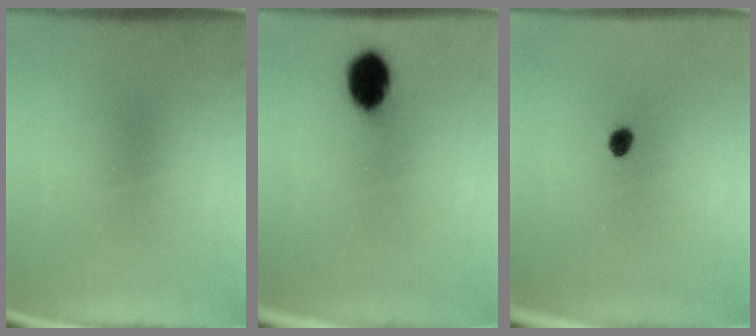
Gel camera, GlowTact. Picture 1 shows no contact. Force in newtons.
{"total": 7.9}
{"total": 2.1}